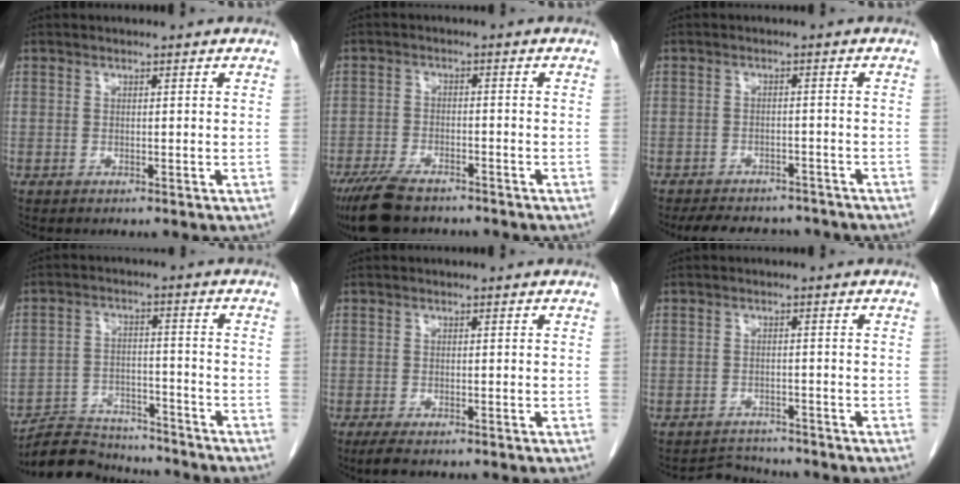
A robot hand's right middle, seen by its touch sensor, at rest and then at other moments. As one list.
[{"total": 9.0, "force": [-7.1, 3.1, 4.6], "torque": [-0.084, -0.015, -0.119]}, {"total": 11.4, "force": [-10.1, 3.9, 3.6], "torque": [-0.065, 0.002, -0.126]}, {"total": 10.7, "force": [-10.4, 2.3, 1.2], "torque": [-0.016, 0.019, -0.169]}, {"total": 2.6, "force": [-1.9, 0.6, 1.7], "torque": [-0.034, -0.008, -0.030]}, {"total": 3.2, "force": [-3.0, 0.4, -1.0], "torque": [0.015, -0.006, -0.047]}]